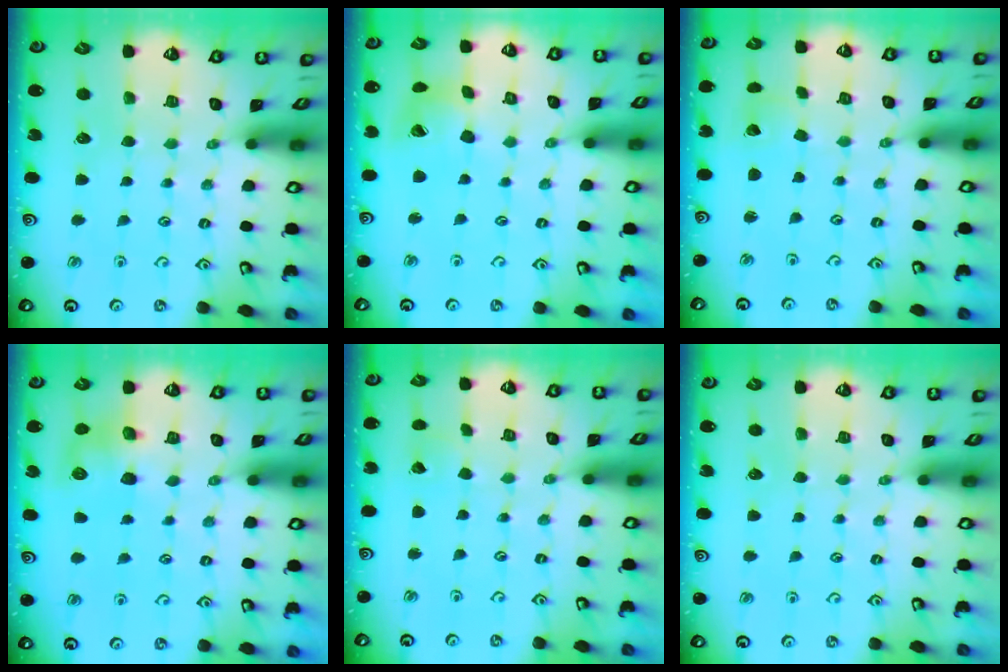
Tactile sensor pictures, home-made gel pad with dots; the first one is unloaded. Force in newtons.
{"total": 12.4, "press": 12.4, "slide": 1.5}
{"total": 2.1, "press": 2.1, "slide": 0.2}
{"total": 8.1, "press": 8.0, "slide": 0.2}
{"total": 2.1, "press": 2.1, "slide": 0.2}
{"total": 0.0}